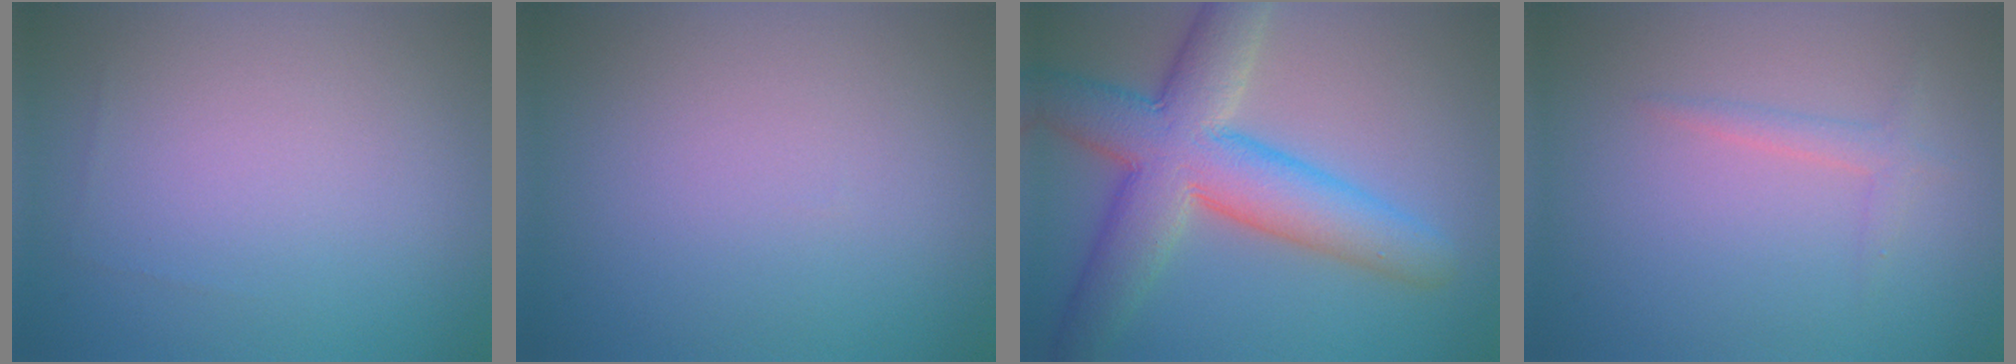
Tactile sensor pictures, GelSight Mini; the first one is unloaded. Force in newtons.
{"total": 0.0}
{"total": 9.7, "press": 9.7, "slide": 0.2}
{"total": 1.4, "press": 1.4, "slide": 0.1}